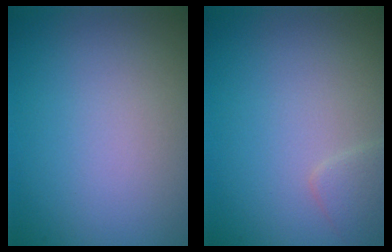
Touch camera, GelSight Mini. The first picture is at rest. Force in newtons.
{"total": 1.5, "press": 1.5, "slide": 0.0}